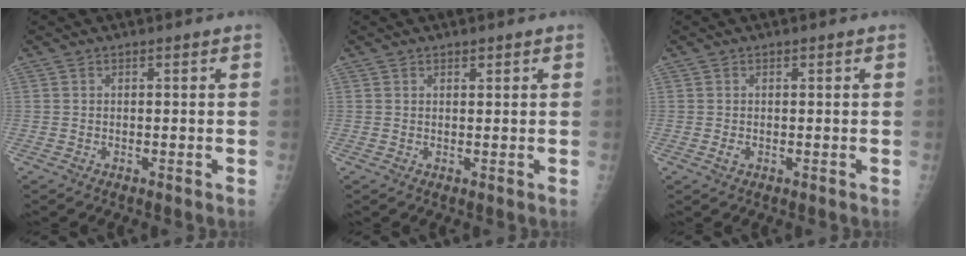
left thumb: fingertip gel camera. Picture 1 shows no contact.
{"total": 0.9, "force": [0.7, 0.4, 0.4], "torque": [0.001, -0.004, 0.009]}
{"total": 1.0, "force": [-0.1, 0.7, 0.7], "torque": [-0.012, -0.002, -0.003]}